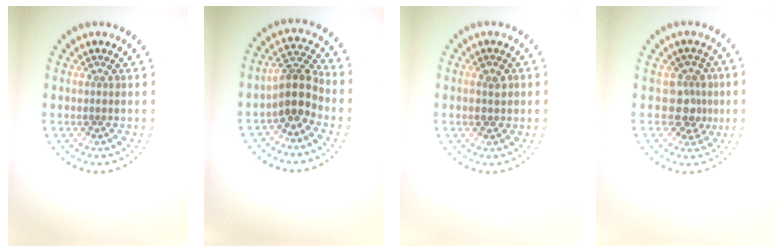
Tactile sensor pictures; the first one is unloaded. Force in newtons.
{"total": 3.6, "press": 2.8, "slide": 2.1}
{"total": 1.4, "press": 1.4, "slide": 0.1}
{"total": 2.6, "press": 2.0, "slide": 1.7}